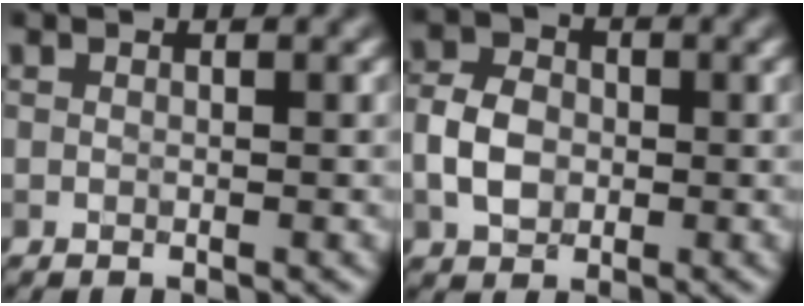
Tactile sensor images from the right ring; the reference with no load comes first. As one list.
[{"total": 4.1, "force": [-0.7, 3.1, 2.6], "torque": [-0.054, 0.004, -0.018]}]